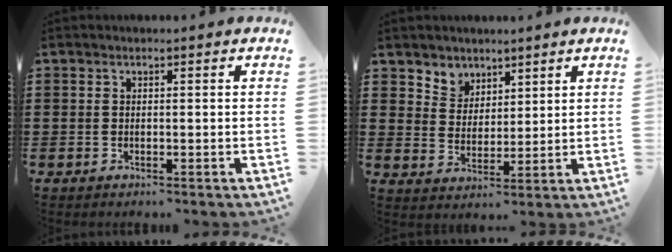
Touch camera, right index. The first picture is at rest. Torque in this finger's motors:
{"motor_torque": [0.01, 0.00, 0.10, 0.01]}